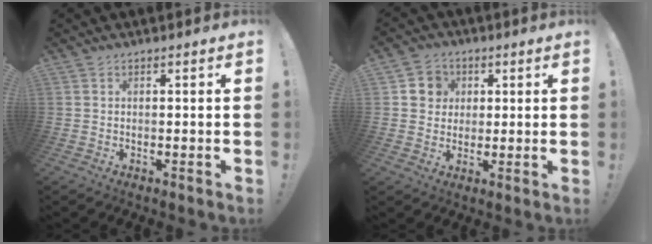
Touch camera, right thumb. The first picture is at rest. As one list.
[{"total": 6.7, "force": [1.4, 6.5, 1.3], "torque": [-0.011, -0.008, 0.028]}]